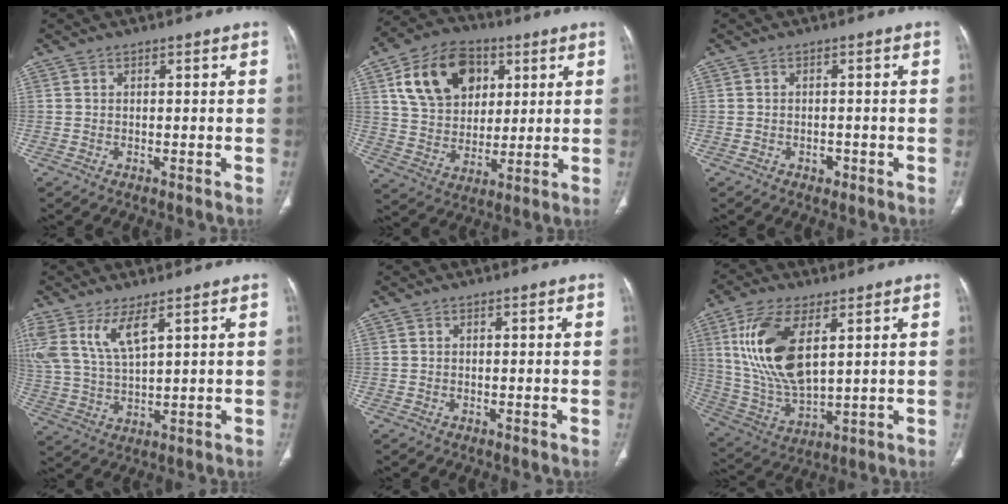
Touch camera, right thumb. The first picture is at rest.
{"total": 17.1, "force": [6.4, 12.2, 10.2], "torque": [-0.148, -0.006, 0.115]}
{"total": 1.5, "force": [-0.7, 1.1, 0.7], "torque": [-0.006, 0.005, -0.008]}
{"total": 9.4, "force": [5.1, 3.2, 7.1], "torque": [-0.158, -0.015, 0.116]}
{"total": 0.0}
{"total": 17.1, "force": [5.5, 8.0, 14.0], "torque": [-0.282, -0.021, 0.117]}